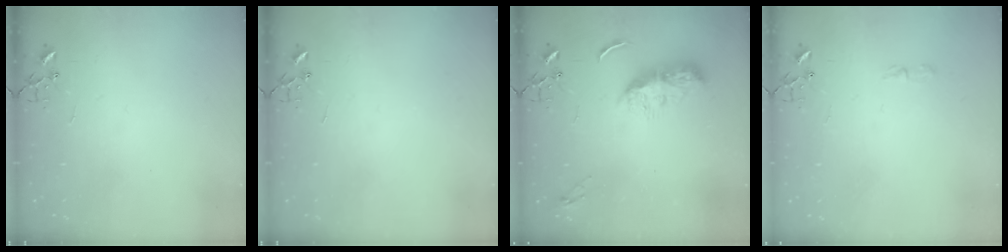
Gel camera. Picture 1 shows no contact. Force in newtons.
{"total": 0.0}
{"total": 10.1, "press": 10.1, "slide": 0.1}
{"total": 4.1, "press": 4.0, "slide": 0.8}